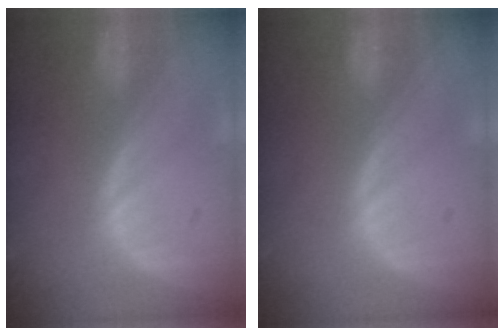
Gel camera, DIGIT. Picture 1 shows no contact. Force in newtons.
{"total": 0.0}